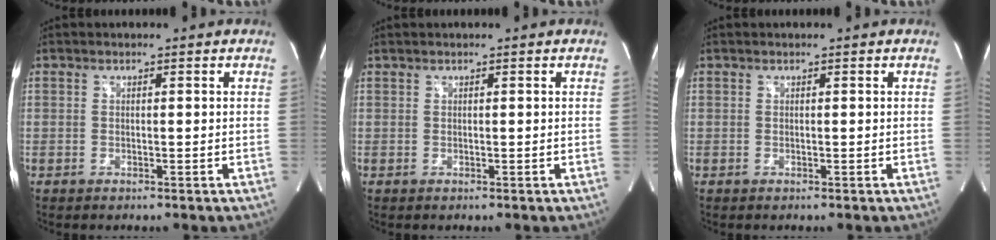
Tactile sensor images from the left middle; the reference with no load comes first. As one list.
[{"total": 0.0}, {"total": 0.0}]